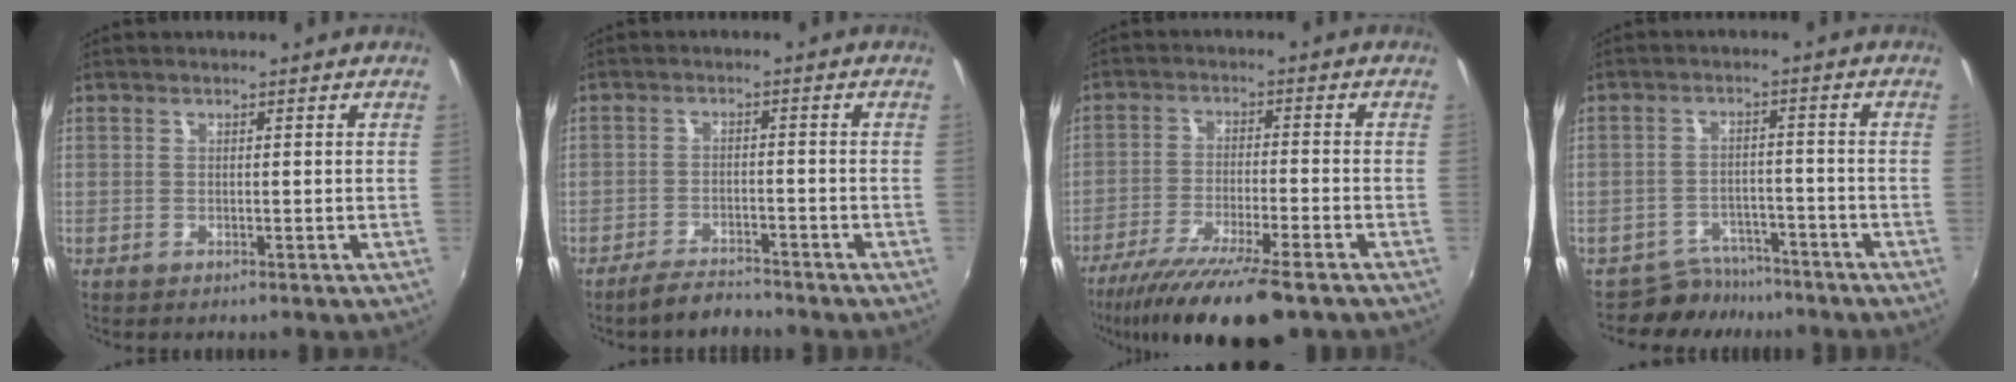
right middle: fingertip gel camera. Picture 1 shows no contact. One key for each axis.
{"total": 4.8, "fx": -4.5, "fy": 0.9, "fz": 1.5, "tx": -0.048, "ty": -0.005, "tz": -0.077}
{"total": 15.5, "fx": -11.7, "fy": 2.2, "fz": 9.9, "tx": -0.198, "ty": -0.045, "tz": -0.197}
{"total": 6.2, "fx": -5.5, "fy": 2.8, "fz": 0.0, "tx": -0.011, "ty": 0.010, "tz": -0.083}